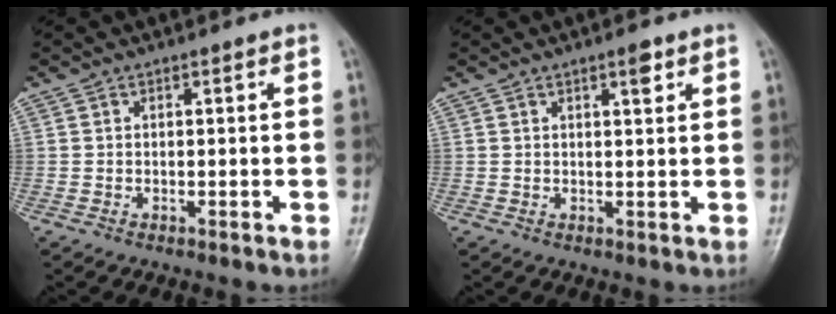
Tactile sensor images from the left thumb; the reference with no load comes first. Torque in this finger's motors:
{"motor_torque": [-0.10, -0.01, 0.02, 0.19, 0.06]}